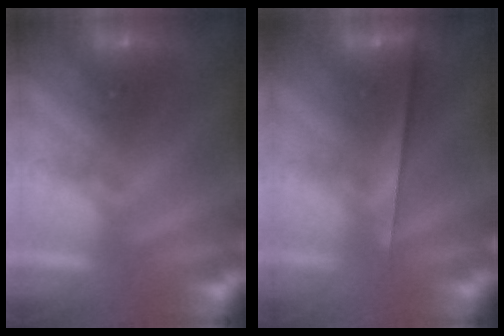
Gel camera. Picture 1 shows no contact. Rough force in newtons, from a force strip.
{"total": 2.4}